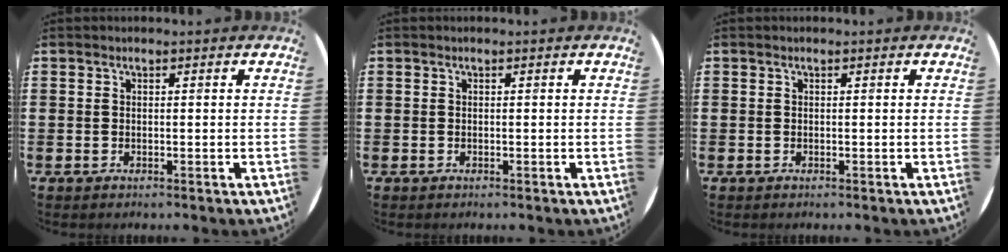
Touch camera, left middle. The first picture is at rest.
{"total": 0.0}
{"total": 0.0}